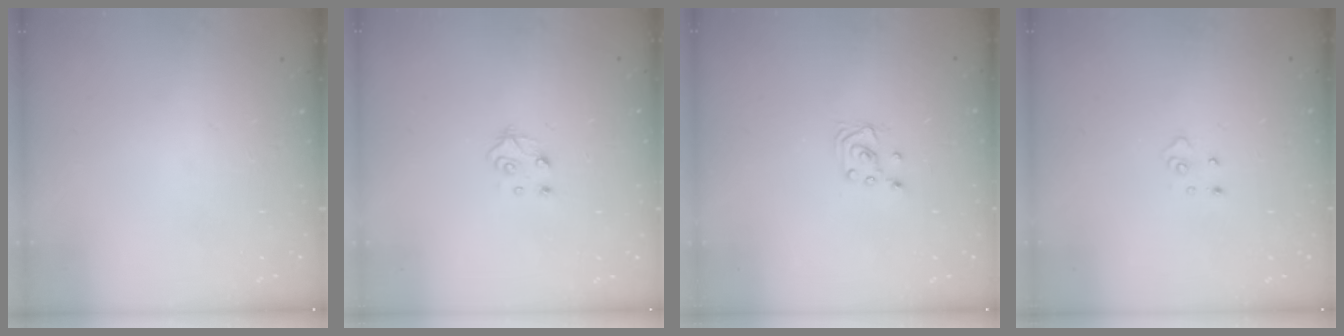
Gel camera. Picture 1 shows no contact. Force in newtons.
{"total": 5.6, "press": 5.6, "slide": 0.5}
{"total": 2.0, "press": 2.0, "slide": 0.2}
{"total": 3.7, "press": 3.7, "slide": 0.3}